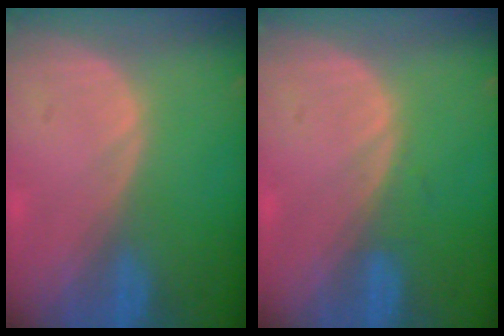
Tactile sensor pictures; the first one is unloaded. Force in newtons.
{"total": 0.6, "press": 0.6, "slide": 0.2}